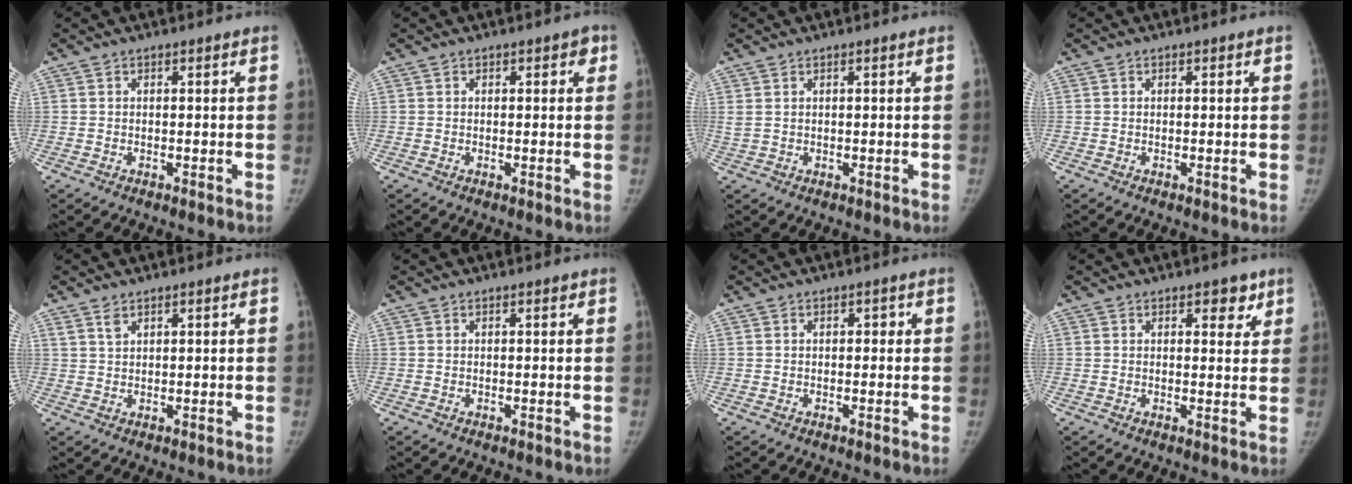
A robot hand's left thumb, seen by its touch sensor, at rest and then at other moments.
{"total": 1.6, "force": [0.6, 1.0, 1.1], "torque": [0.005, 0.002, 0.002]}
{"total": 1.2, "force": [0.5, 0.7, 0.9], "torque": [-0.028, 0.009, 0.020]}
{"total": 0.0}
{"total": 1.9, "force": [1.4, 0.9, 0.9], "torque": [-0.013, -0.004, 0.029]}
{"total": 0.0}
{"total": 0.9, "force": [0.1, 0.6, 0.7], "torque": [0.001, 0.004, -0.002]}
{"total": 3.6, "force": [2.2, 2.0, 2.0], "torque": [0.002, -0.010, 0.025]}